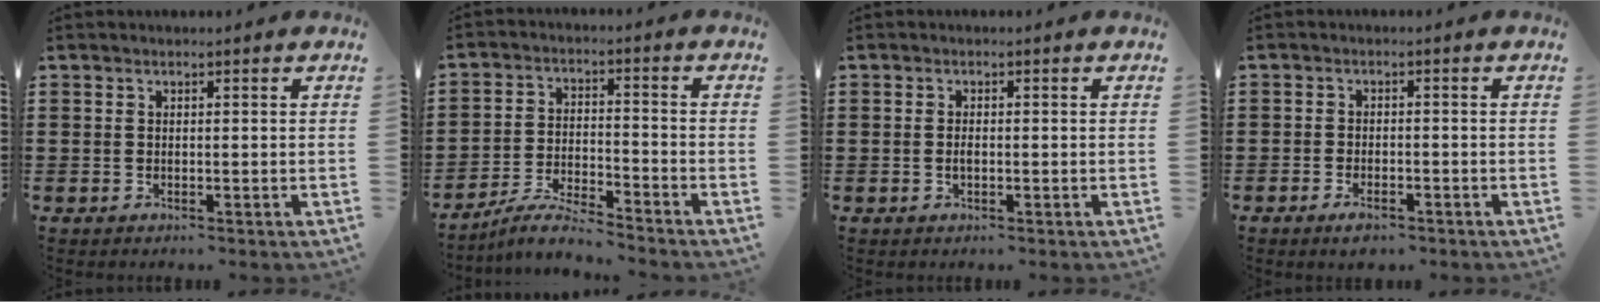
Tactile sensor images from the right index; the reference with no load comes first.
{"total": 5.6, "force": [-5.3, 0.2, 1.7], "torque": [-0.043, -0.004, -0.105]}
{"total": 1.1, "force": [-0.2, 0.4, 0.9], "torque": [-0.019, 0.000, -0.005]}
{"total": 2.1, "force": [-1.6, 0.7, 1.0], "torque": [-0.020, 0.003, -0.031]}